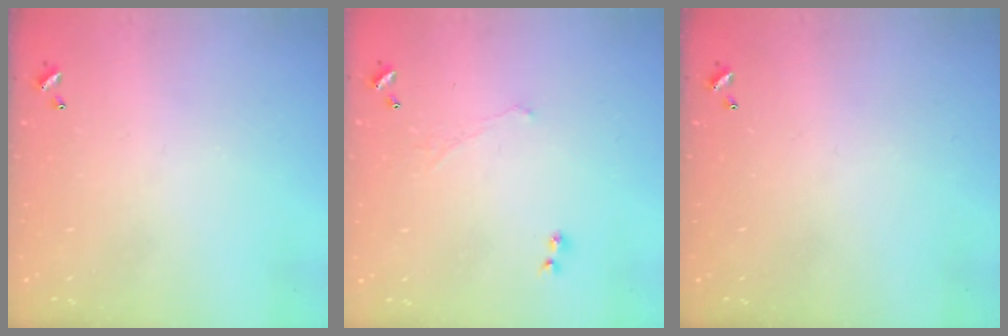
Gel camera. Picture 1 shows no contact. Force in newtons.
{"total": 1.1, "press": 0.7, "slide": 0.9}
{"total": 0.0}